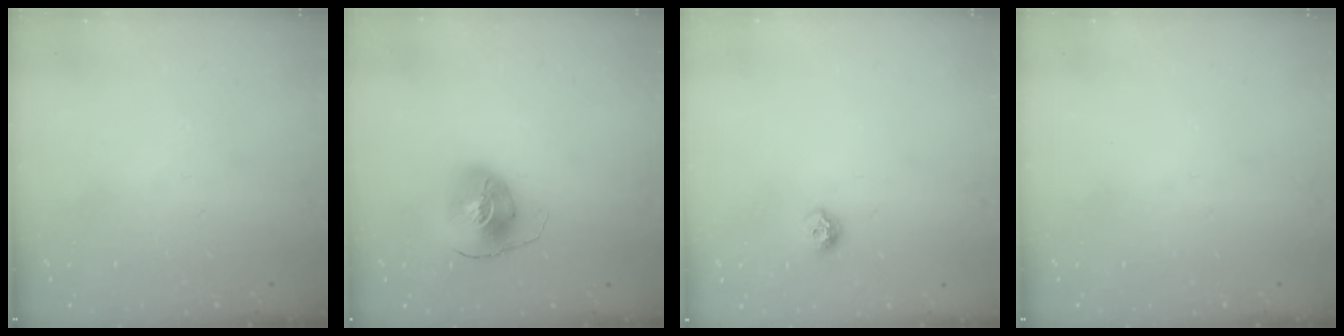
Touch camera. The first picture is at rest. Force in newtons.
{"total": 8.2, "press": 8.1, "slide": 1.3}
{"total": 6.4, "press": 6.3, "slide": 0.9}
{"total": 0.0}